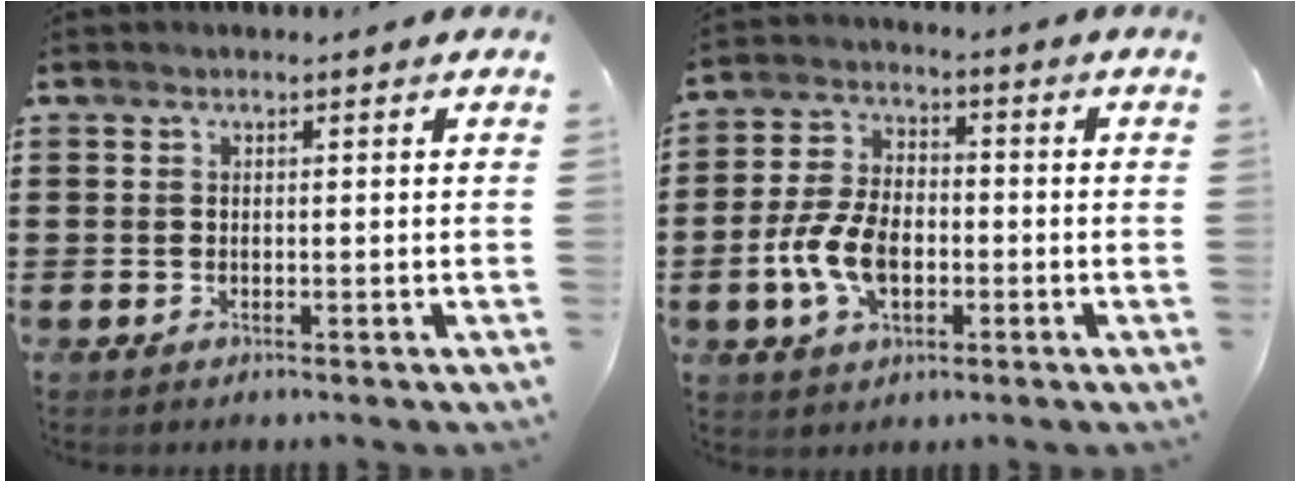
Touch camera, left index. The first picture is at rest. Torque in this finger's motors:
{"motor_torque": [1.63, 0.51, 0.71, 0.18]}